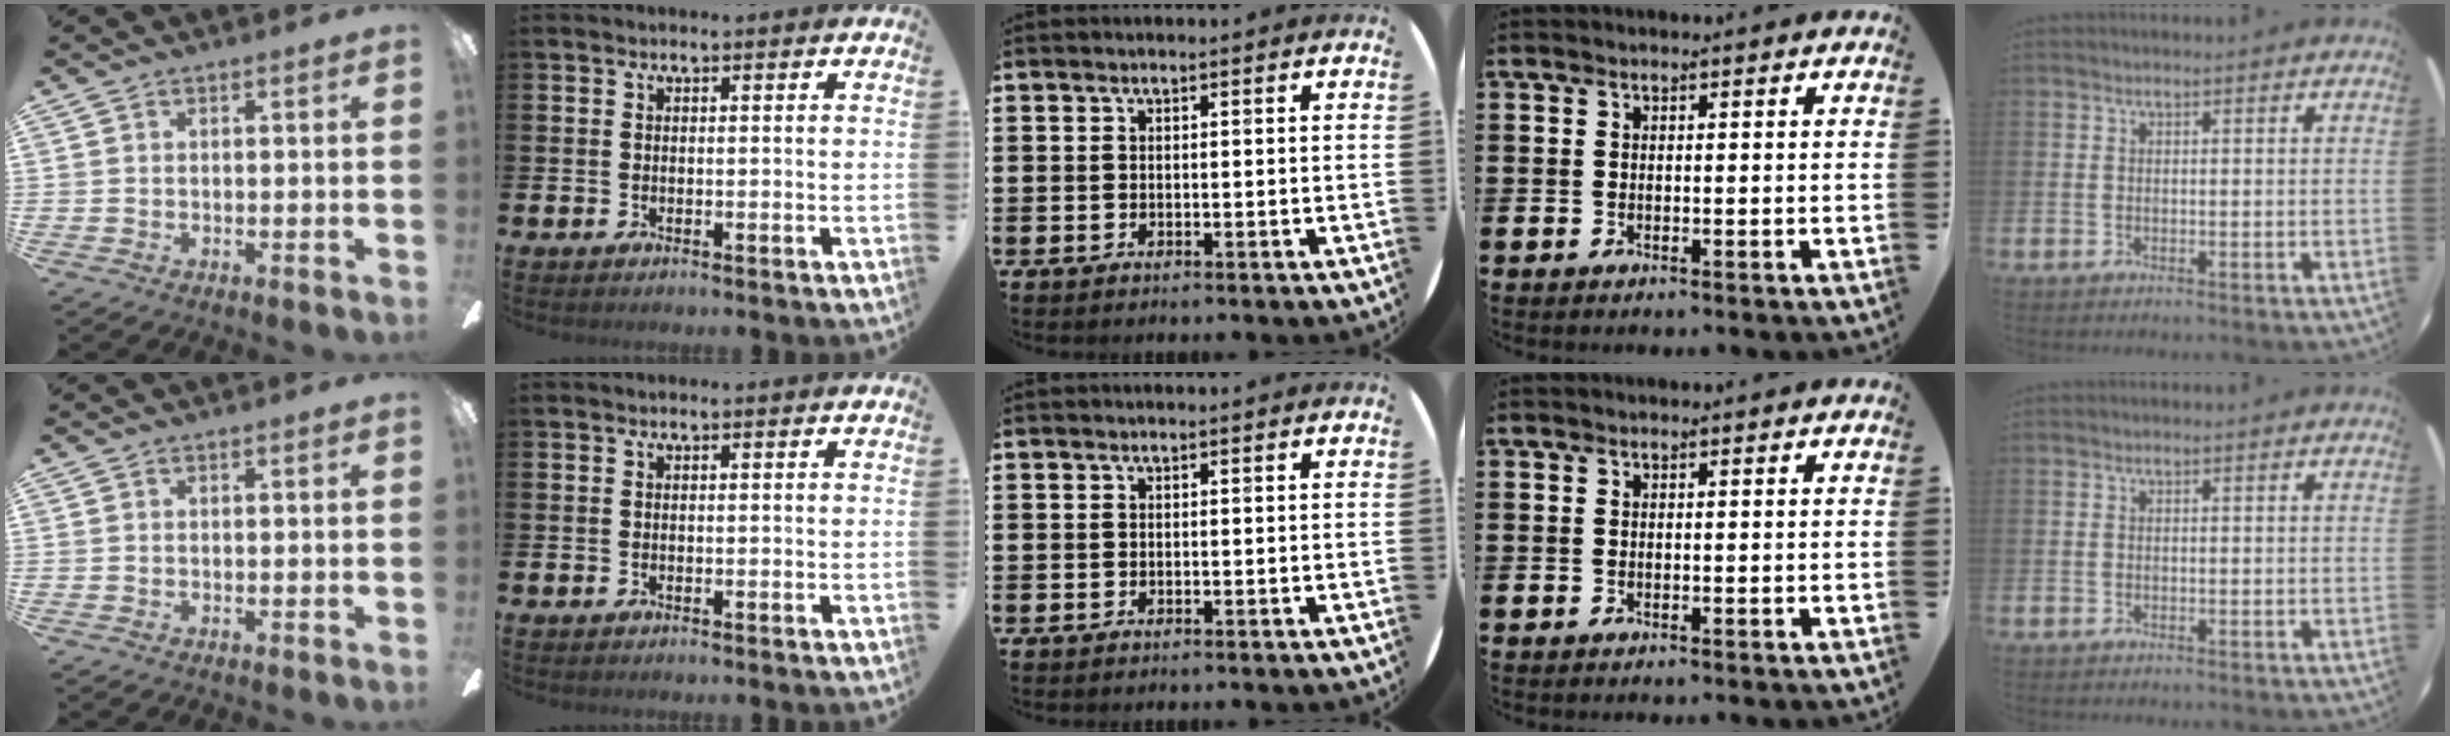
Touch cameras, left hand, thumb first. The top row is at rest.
{}